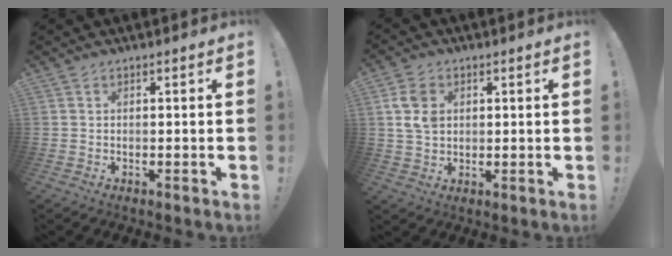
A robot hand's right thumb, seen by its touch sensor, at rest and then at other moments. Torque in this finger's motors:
{"motor_torque": [0.51, 0.62, 0.09, -0.06, 0.00]}